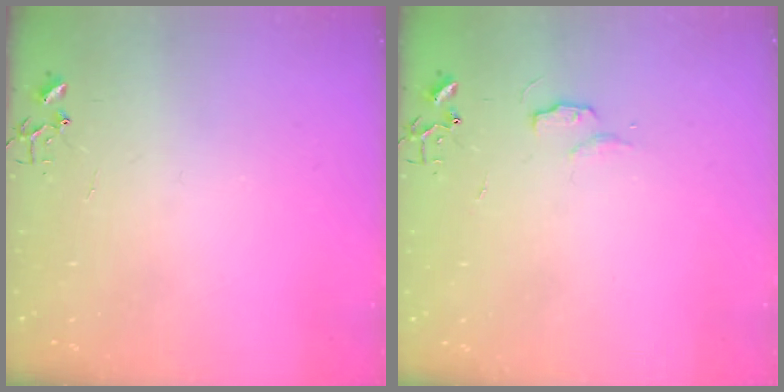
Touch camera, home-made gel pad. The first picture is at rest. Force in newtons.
{"total": 4.9, "press": 4.9, "slide": 0.6}